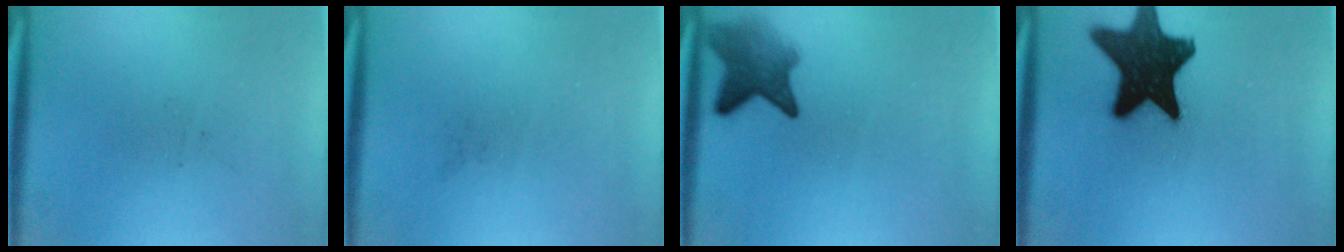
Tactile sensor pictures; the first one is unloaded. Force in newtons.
{"total": 0.0}
{"total": 5.0}
{"total": 16.8}